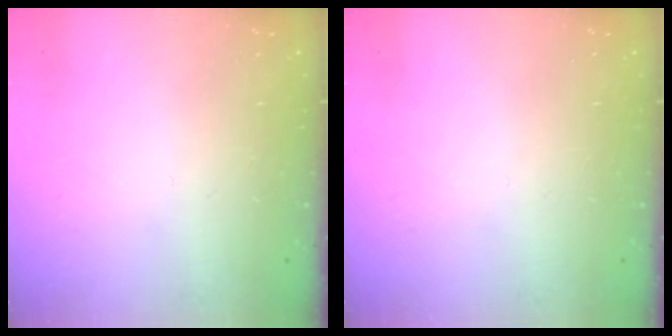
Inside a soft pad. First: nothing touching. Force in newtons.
{"total": 0.0}